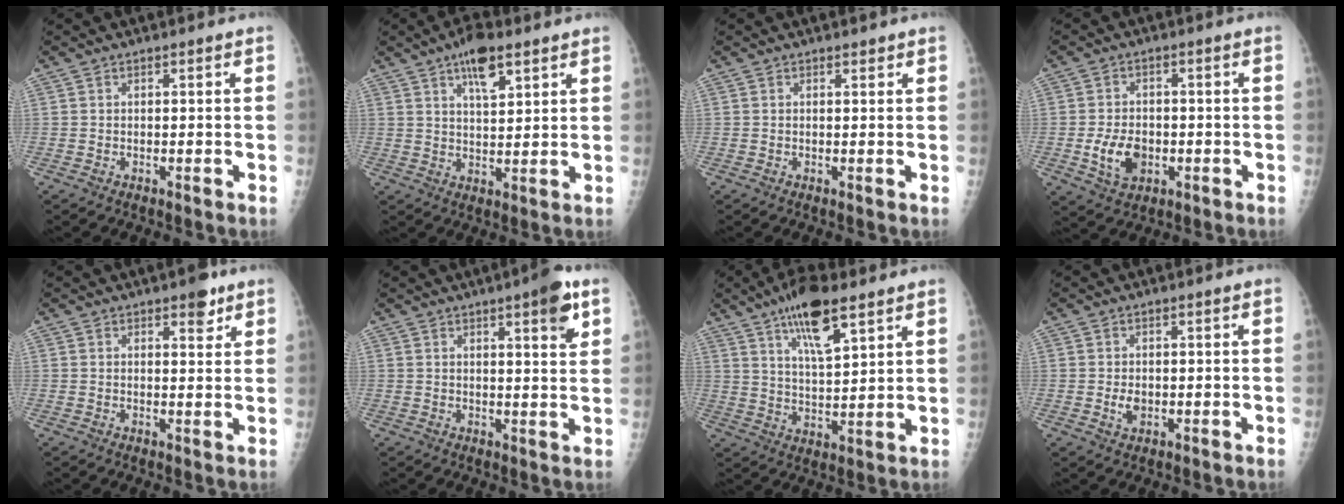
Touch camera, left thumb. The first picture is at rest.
{"total": 8.1, "force": [4.8, 2.9, 5.8], "torque": [-0.082, -0.021, 0.078]}
{"total": 0.9, "force": [0.8, 0.3, 0.4], "torque": [-0.005, -0.005, 0.011]}
{"total": 7.0, "force": [-1.5, 4.9, 4.7], "torque": [-0.070, 0.002, -0.019]}
{"total": 4.0, "force": [2.6, 1.6, 2.5], "torque": [-0.018, -0.012, 0.033]}
{"total": 6.8, "force": [3.7, 1.2, 5.6], "torque": [-0.071, -0.017, 0.046]}
{"total": 12.3, "force": [7.5, 3.6, 9.0], "torque": [-0.141, -0.032, 0.131]}
{"total": 2.4, "force": [-0.1, 1.7, 1.8], "torque": [-0.026, -0.003, 0.004]}